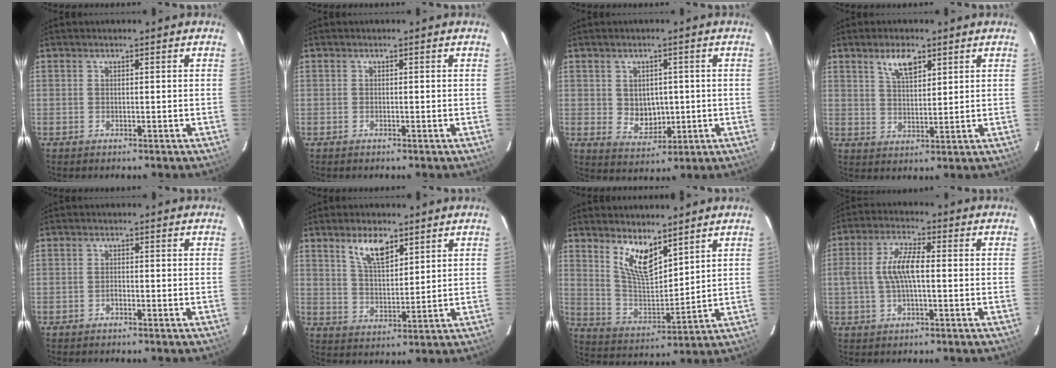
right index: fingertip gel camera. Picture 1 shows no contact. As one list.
[{"total": 0.5, "force": [-0.3, 0.4, -0.1], "torque": [0.002, 0.001, -0.006]}, {"total": 5.5, "force": [0.3, 4.7, 2.8], "torque": [-0.049, -0.002, 0.020]}, {"total": 5.8, "force": [3.5, 2.4, 3.9], "torque": [-0.067, 0.002, 0.066]}, {"total": 0.8, "force": [-0.6, 0.4, 0.3], "torque": [-0.005, 0.001, -0.011]}, {"total": 7.4, "force": [4.7, 3.0, 4.9], "torque": [-0.086, 0.003, 0.092]}, {"total": 9.7, "force": [6.5, 3.4, 6.4], "torque": [-0.119, -0.008, 0.133]}, {"total": 7.3, "force": [-0.3, 2.6, 6.8], "torque": [-0.135, 0.011, -0.005]}]